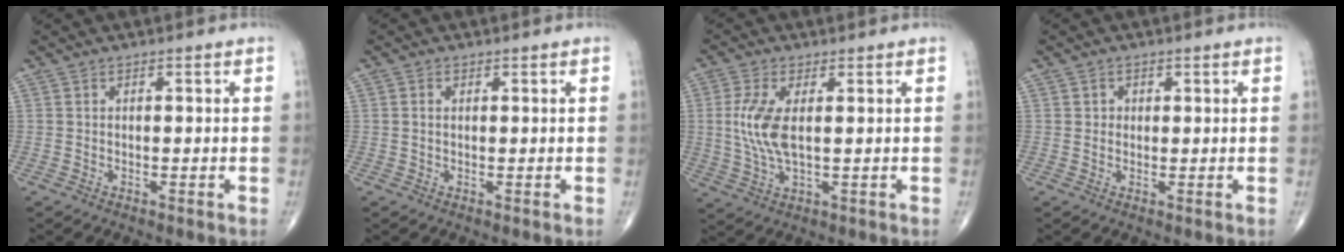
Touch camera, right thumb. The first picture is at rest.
{"total": 1.0, "force": [0.2, 0.7, 0.7], "torque": [-0.017, 0.006, 0.005]}
{"total": 7.7, "force": [0.9, 3.1, 7.0], "torque": [-0.167, -0.007, 0.023]}
{"total": 1.4, "force": [0.2, 1.3, 0.4], "torque": [0.003, 0.002, 0.000]}